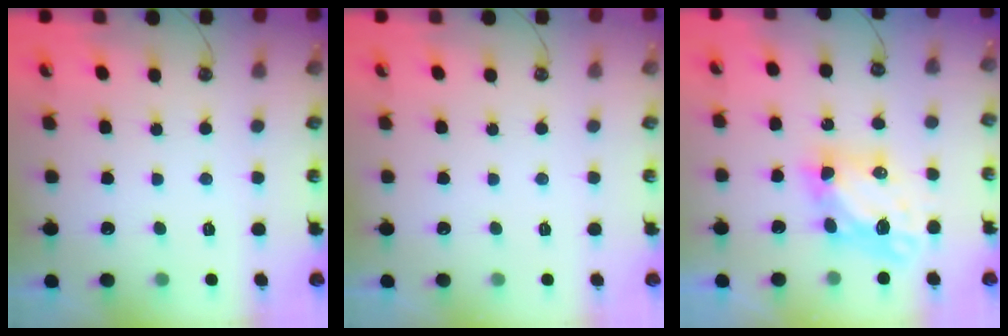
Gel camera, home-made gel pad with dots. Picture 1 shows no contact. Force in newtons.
{"total": 0.0}
{"total": 7.3, "press": 7.3, "slide": 0.6}